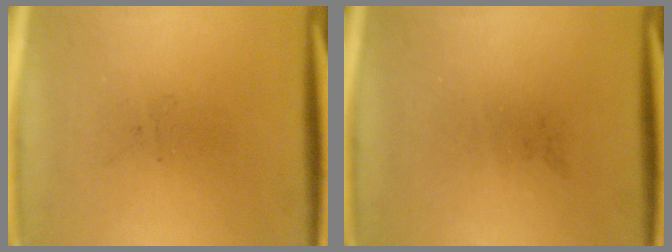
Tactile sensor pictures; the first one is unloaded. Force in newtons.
{"total": 0.0}